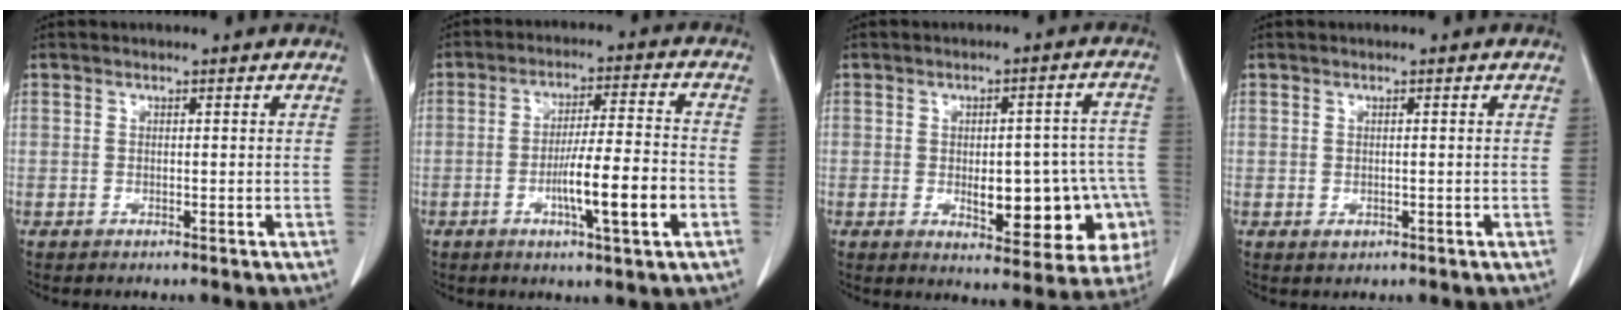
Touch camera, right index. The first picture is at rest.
{"total": 11.0, "force": [-3.5, 0.9, 10.4], "torque": [-0.172, 0.002, -0.055]}
{"total": 16.8, "force": [-4.3, 7.0, 14.6], "torque": [-0.121, 0.036, -0.034]}
{"total": 1.8, "force": [-0.4, 1.4, 1.1], "torque": [-0.023, -0.002, 0.002]}